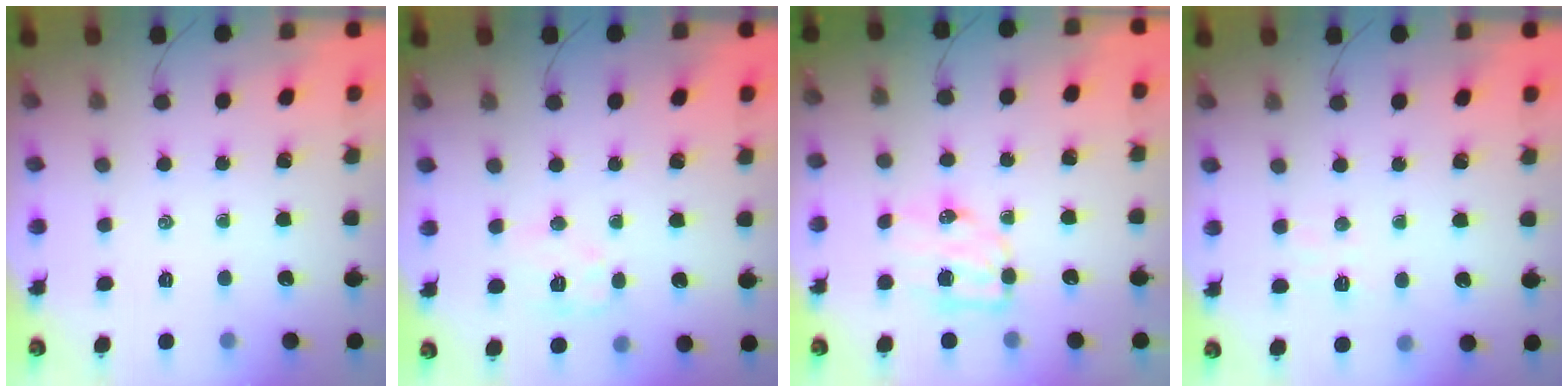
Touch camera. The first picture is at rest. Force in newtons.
{"total": 7.4, "press": 7.4, "slide": 0.2}
{"total": 7.8, "press": 7.8, "slide": 1.0}
{"total": 4.7, "press": 4.6, "slide": 1.2}